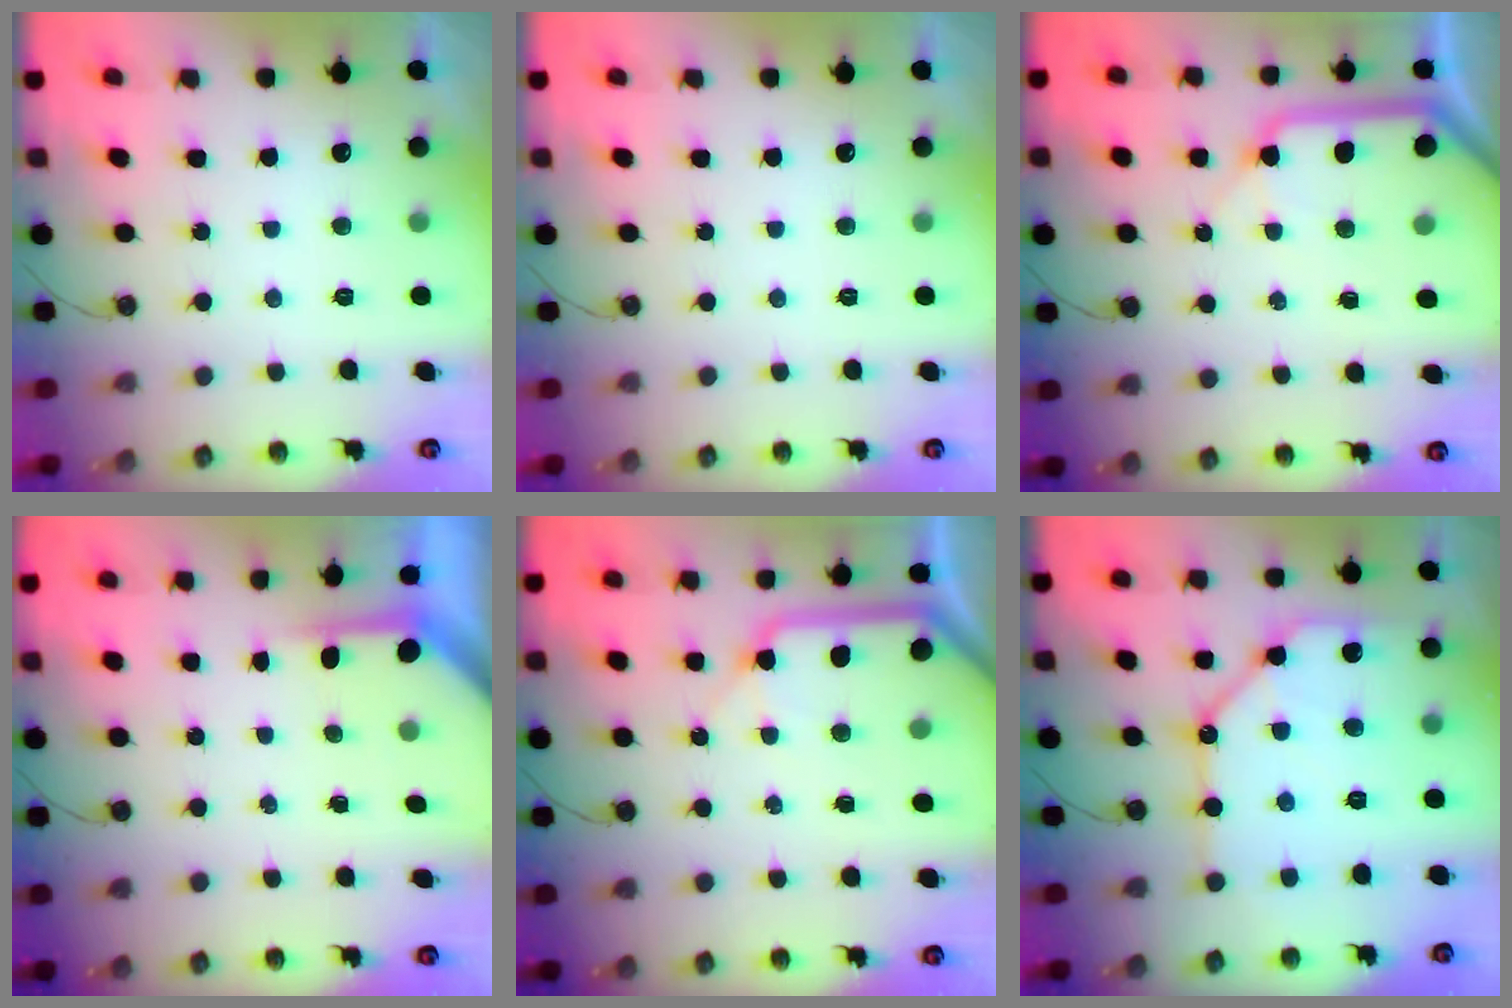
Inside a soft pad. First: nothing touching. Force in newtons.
{"total": 0.0}
{"total": 12.8, "press": 12.8, "slide": 1.4}
{"total": 3.5, "press": 3.5, "slide": 0.3}
{"total": 12.8, "press": 12.8, "slide": 1.4}
{"total": 14.9, "press": 14.8, "slide": 1.3}